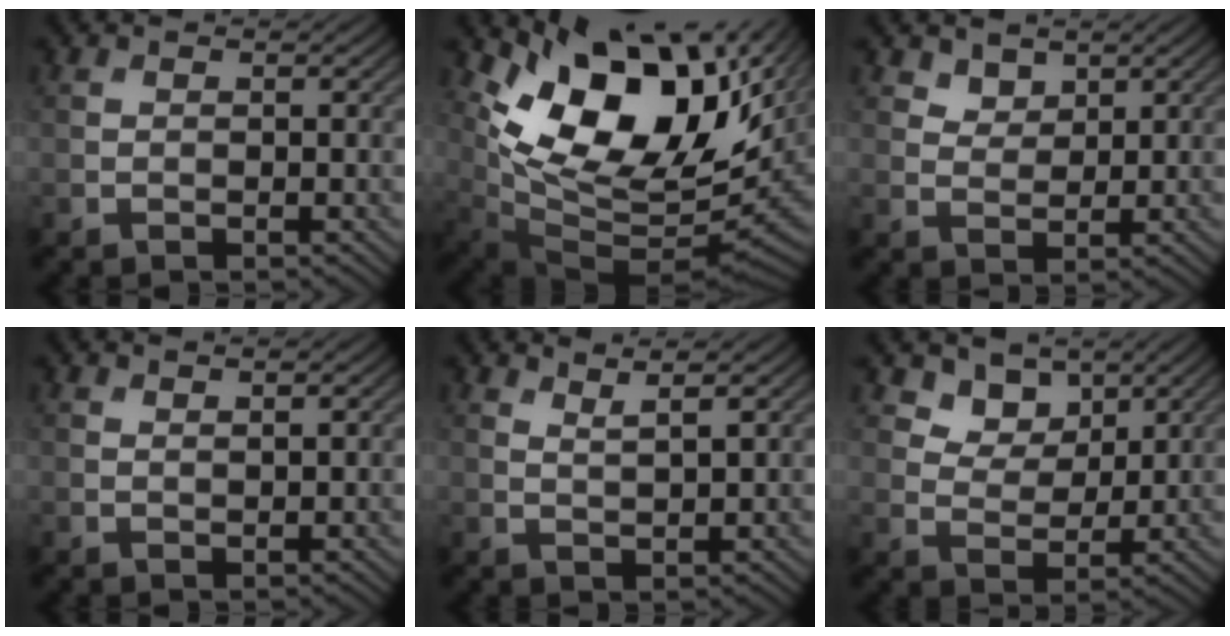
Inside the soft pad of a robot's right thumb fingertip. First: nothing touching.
{"total": 15.3, "force": [6.2, 8.5, 11.2], "torque": [-0.186, -0.007, 0.118]}
{"total": 2.4, "force": [1.8, 1.4, 0.7], "torque": [-0.016, -0.007, 0.034]}
{"total": 0.7, "force": [0.6, 0.0, 0.4], "torque": [-0.006, 0.000, 0.012]}
{"total": 2.2, "force": [1.8, 0.2, 1.3], "torque": [-0.023, -0.002, 0.036]}
{"total": 5.2, "force": [3.6, 3.2, 1.9], "torque": [-0.049, -0.030, 0.082]}